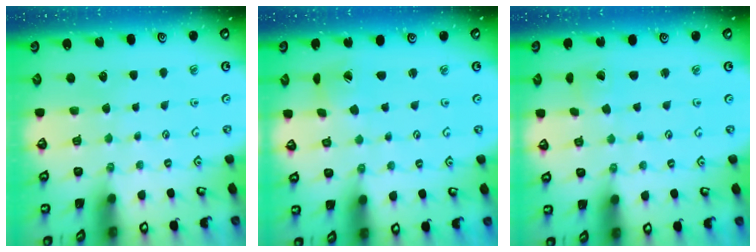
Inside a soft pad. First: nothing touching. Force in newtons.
{"total": 2.2, "press": 2.2, "slide": 0.1}
{"total": 1.4, "press": 1.4, "slide": 0.1}